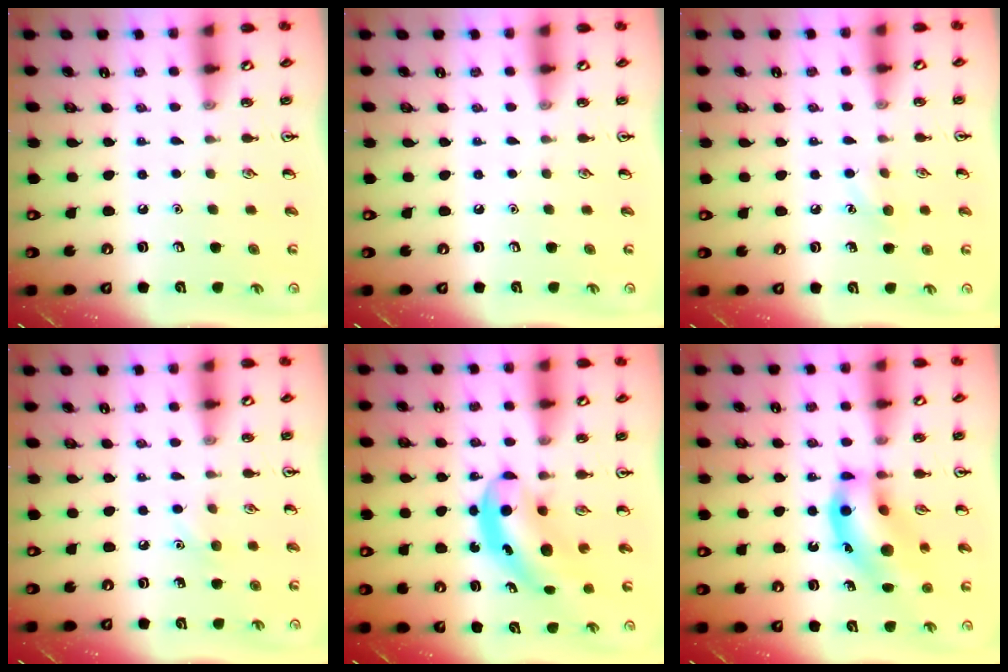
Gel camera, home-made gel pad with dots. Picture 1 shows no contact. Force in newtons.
{"total": 0.0}
{"total": 6.6, "press": 6.3, "slide": 2.0}
{"total": 5.7, "press": 5.5, "slide": 1.8}
{"total": 7.6, "press": 7.5, "slide": 1.2}
{"total": 15.3, "press": 15.1, "slide": 2.8}